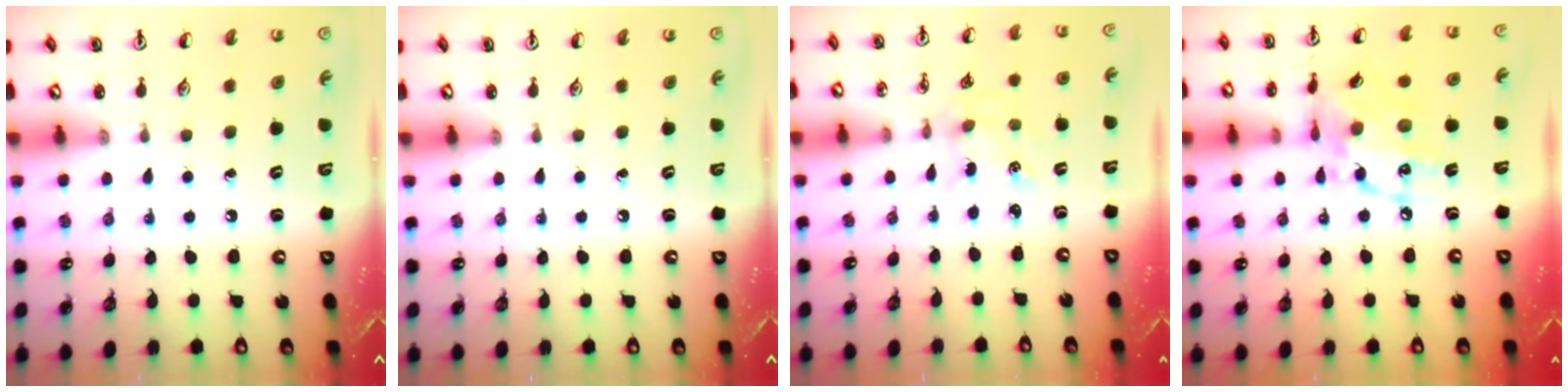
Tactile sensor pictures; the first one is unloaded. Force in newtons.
{"total": 0.0}
{"total": 3.0, "press": 3.0, "slide": 0.4}
{"total": 14.5, "press": 14.4, "slide": 0.8}